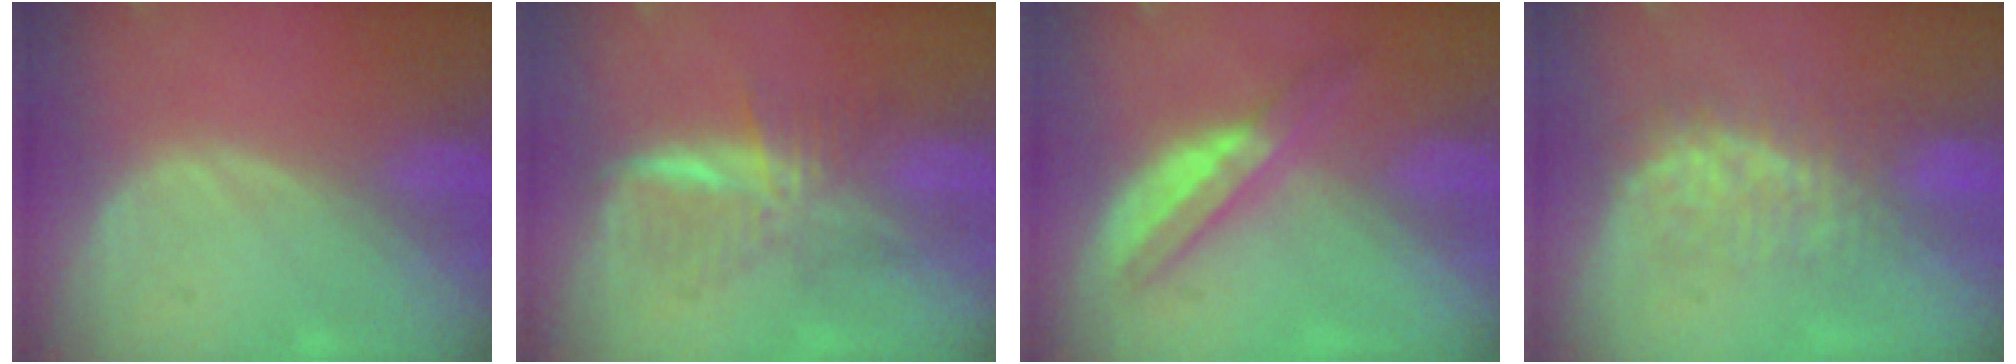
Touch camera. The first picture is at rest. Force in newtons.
{"total": 5.9, "press": 5.8, "slide": 1.1}
{"total": 5.1, "press": 5.0, "slide": 1.1}
{"total": 7.5, "press": 7.3, "slide": 1.7}